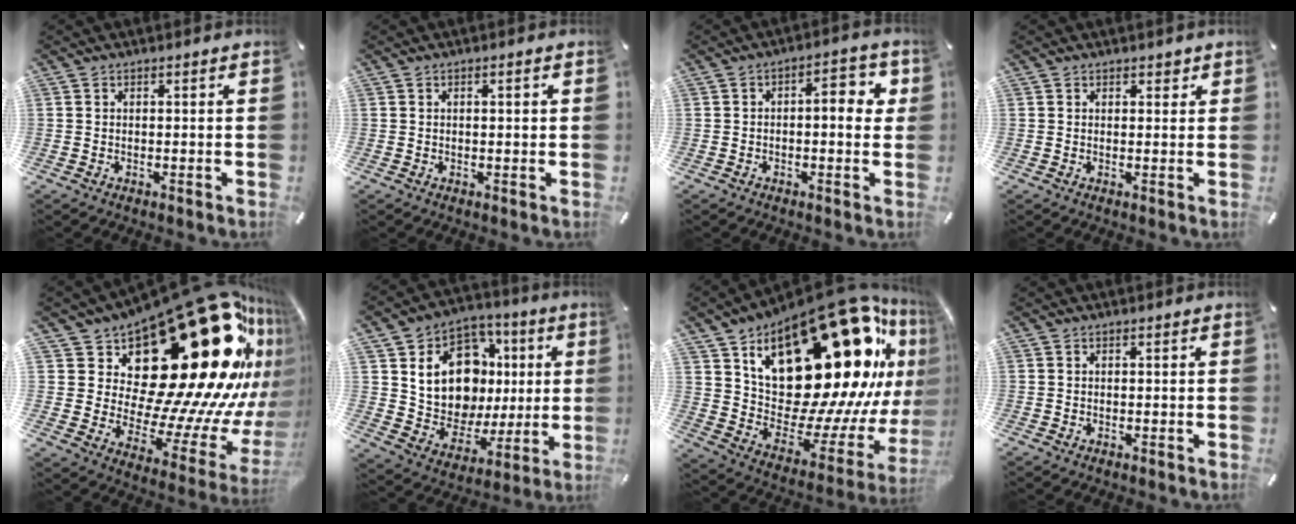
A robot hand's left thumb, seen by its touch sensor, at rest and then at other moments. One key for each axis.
{"total": 1.4, "fx": 0.2, "fy": 0.5, "fz": 1.3, "tx": -0.024, "ty": 0.004, "tz": 0.000}
{"total": 6.7, "fx": 0.3, "fy": 3.2, "fz": 5.9, "tx": -0.074, "ty": 0.002, "tz": -0.007}
{"total": 1.4, "fx": 0.8, "fy": 1.0, "fz": 0.5, "tx": 0.006, "ty": -0.003, "tz": 0.010}
{"total": 38.7, "fx": 15.8, "fy": 19.2, "fz": 29.7, "tx": -0.420, "ty": -0.200, "tz": 0.326}
{"total": 16.9, "fx": 4.3, "fy": 13.5, "fz": 9.1, "tx": -0.151, "ty": -0.020, "tz": 0.088}
{"total": 34.9, "fx": 17.5, "fy": 16.9, "fz": 25.0, "tx": -0.325, "ty": -0.178, "tz": 0.340}
{"total": 0.0}